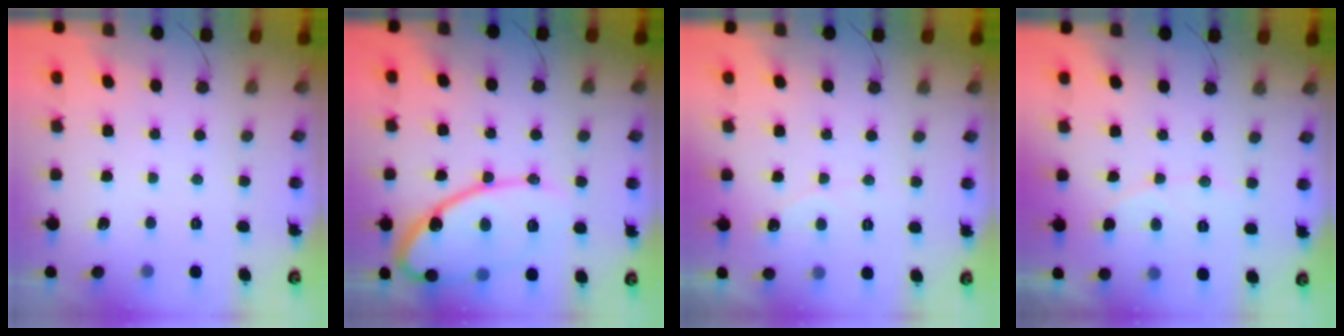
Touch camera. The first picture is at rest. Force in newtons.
{"total": 16.0, "press": 16.0, "slide": 1.3}
{"total": 2.7, "press": 2.7, "slide": 0.2}
{"total": 4.2, "press": 4.1, "slide": 0.3}